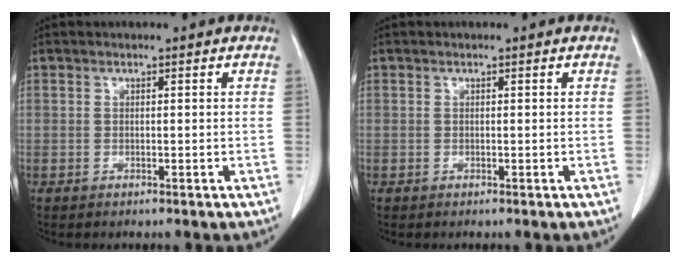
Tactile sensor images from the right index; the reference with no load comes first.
{"total": 0.0}